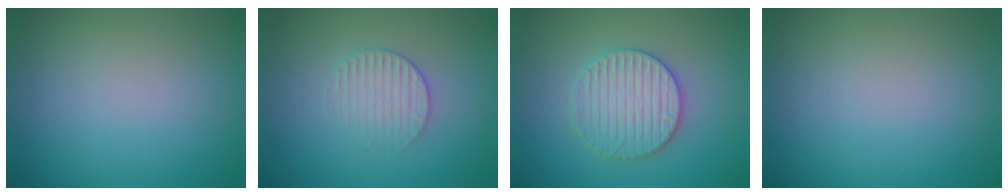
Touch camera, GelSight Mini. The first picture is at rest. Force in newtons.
{"total": 2.5, "press": 2.5, "slide": 0.4}
{"total": 4.0, "press": 3.9, "slide": 0.8}
{"total": 0.0}